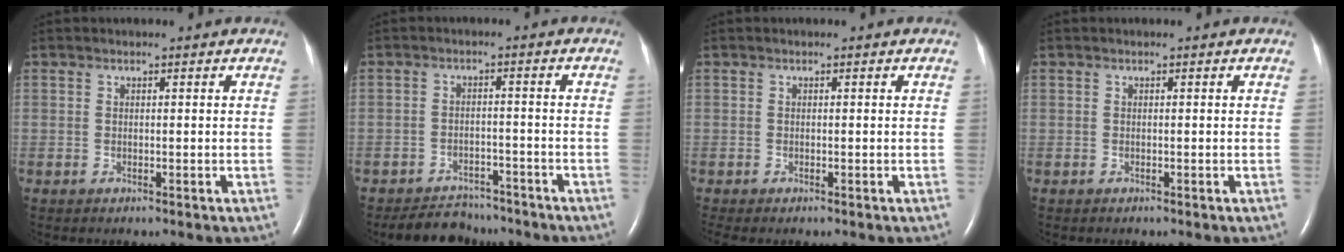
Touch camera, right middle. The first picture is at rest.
{"total": 6.1, "force": [-5.5, 2.4, 0.6], "torque": [-0.008, 0.001, -0.086]}
{"total": 1.1, "force": [-1.0, 0.0, 0.5], "torque": [-0.008, -0.002, -0.015]}
{"total": 0.0}